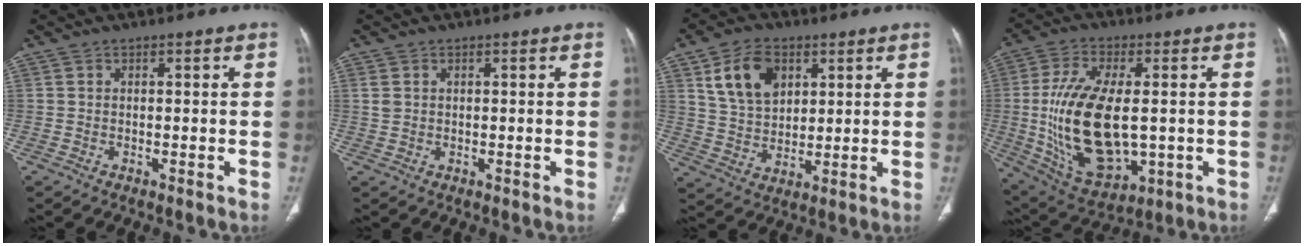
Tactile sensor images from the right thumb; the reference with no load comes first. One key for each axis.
{"total": 1.7, "fx": 0.5, "fy": 1.3, "fz": 1.0, "tx": -0.026, "ty": 0.003, "tz": 0.016}
{"total": 11.3, "fx": 4.7, "fy": 7.6, "fz": 6.9, "tx": -0.100, "ty": -0.014, "tz": 0.094}
{"total": 20.7, "fx": -0.9, "fy": 10.6, "fz": 17.7, "tx": -0.343, "ty": -0.012, "tz": 0.006}